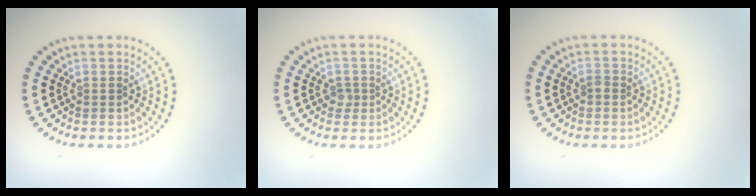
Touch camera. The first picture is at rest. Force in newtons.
{"total": 0.9, "press": 0.6, "slide": 0.6}
{"total": 0.6, "press": 0.5, "slide": 0.3}